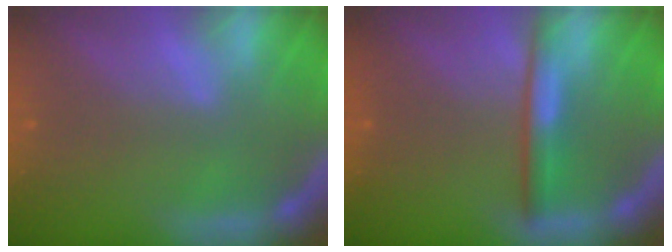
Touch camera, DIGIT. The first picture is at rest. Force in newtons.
{"total": 3.0}